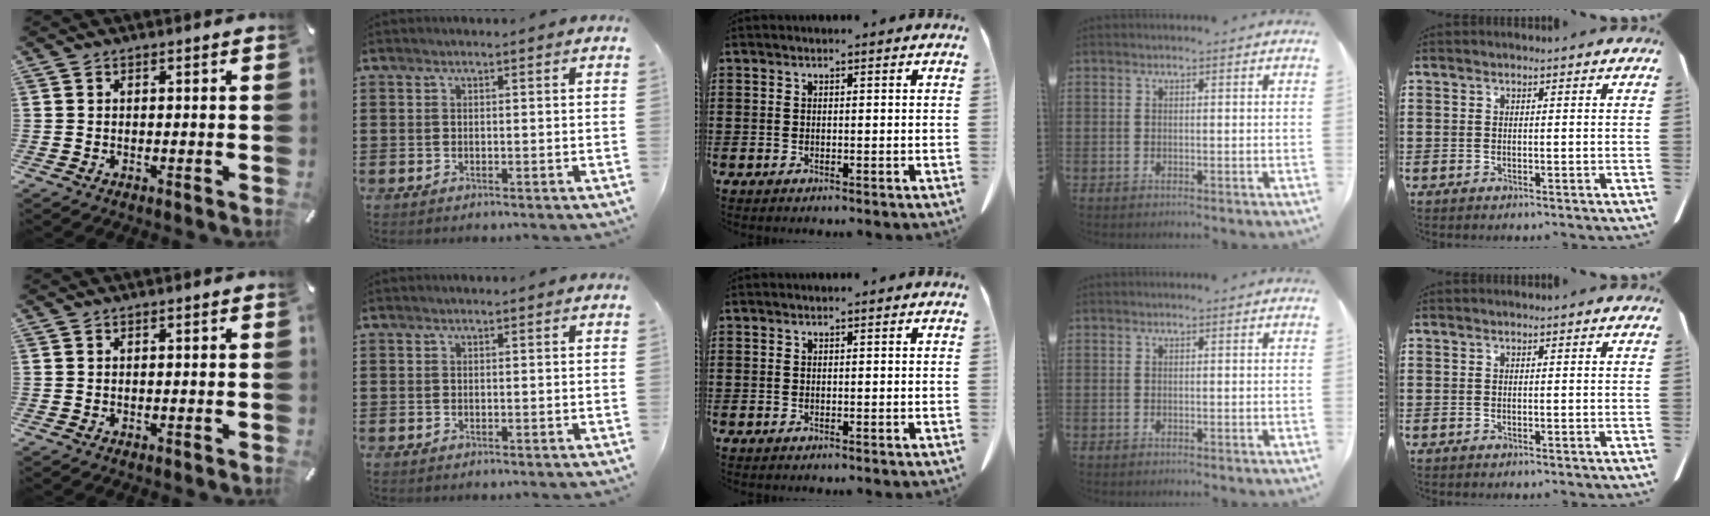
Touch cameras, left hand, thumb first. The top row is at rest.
{}